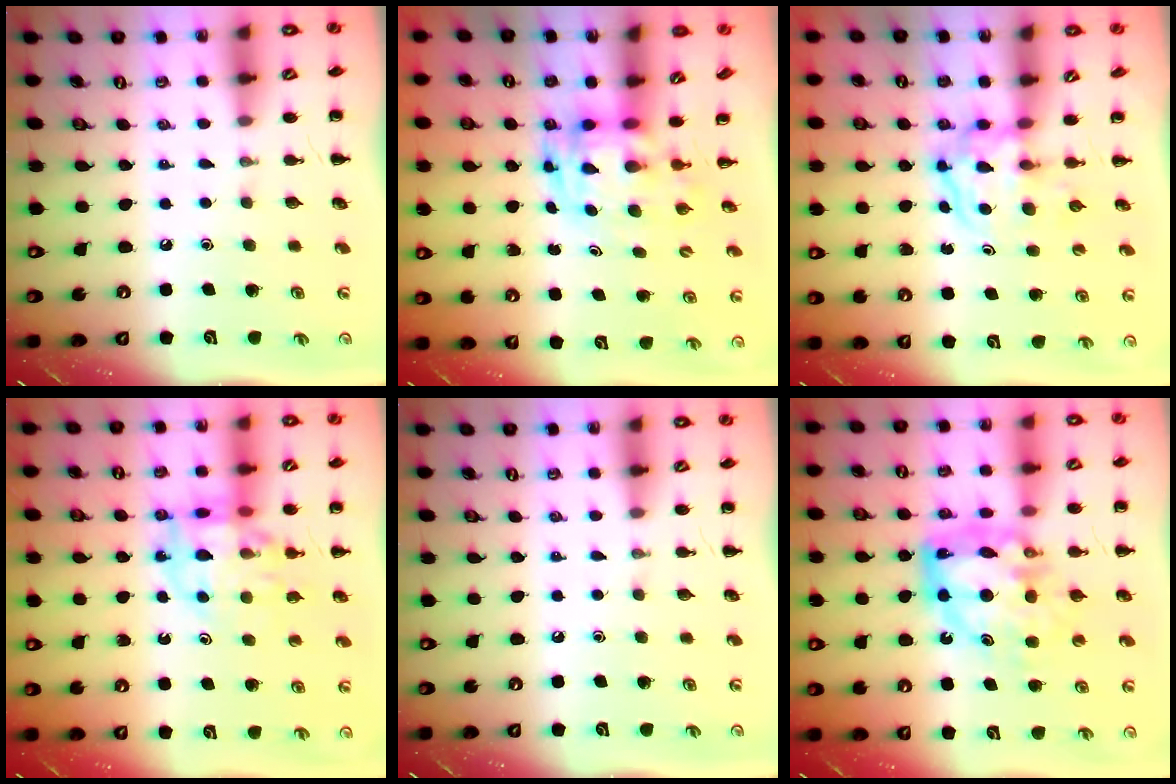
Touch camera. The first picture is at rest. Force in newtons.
{"total": 3.2, "press": 3.1, "slide": 0.6}
{"total": 3.8, "press": 3.8, "slide": 0.4}
{"total": 12.8, "press": 12.5, "slide": 3.1}
{"total": 0.0}
{"total": 13.3, "press": 12.7, "slide": 3.7}